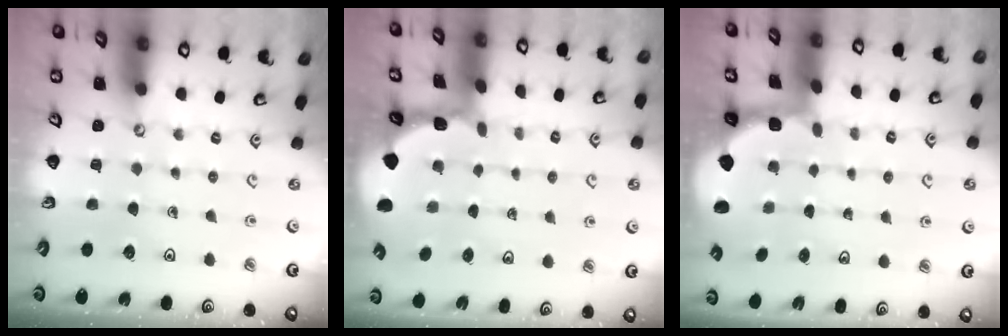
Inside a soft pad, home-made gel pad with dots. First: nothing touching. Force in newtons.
{"total": 1.3, "press": 1.2, "slide": 0.1}
{"total": 1.2, "press": 1.2, "slide": 0.2}